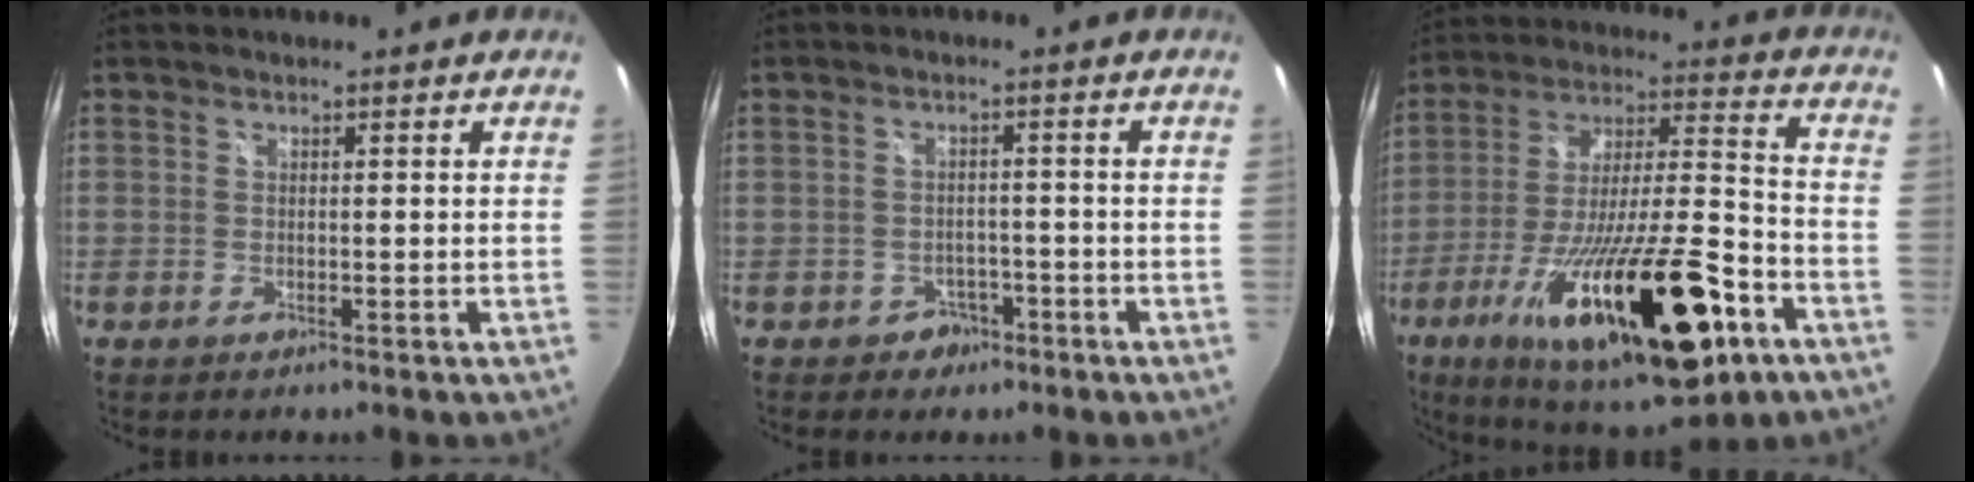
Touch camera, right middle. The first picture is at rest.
{"total": 3.6, "force": [-2.1, 2.9, 0.3], "torque": [-0.014, 0.009, -0.027]}
{"total": 30.4, "force": [-15.0, 8.4, 25.1], "torque": [-0.436, -0.053, -0.237]}